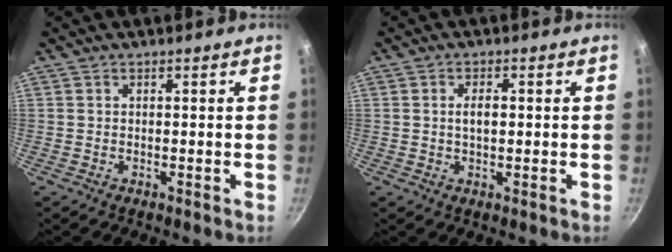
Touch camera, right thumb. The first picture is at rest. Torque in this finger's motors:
{"motor_torque": [-0.32, 0.13, 0.00, 0.25, -0.01]}